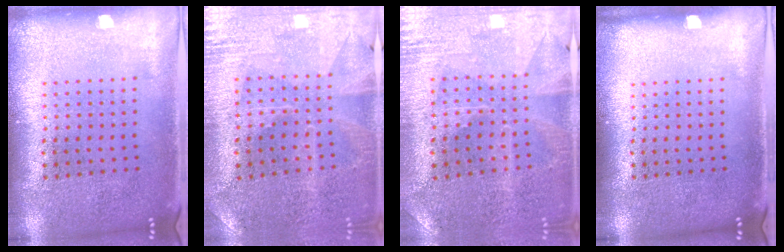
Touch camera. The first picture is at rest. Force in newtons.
{"total": 0.9, "press": 0.8, "slide": 0.3}
{"total": 0.9, "press": 0.8, "slide": 0.3}
{"total": 0.0}